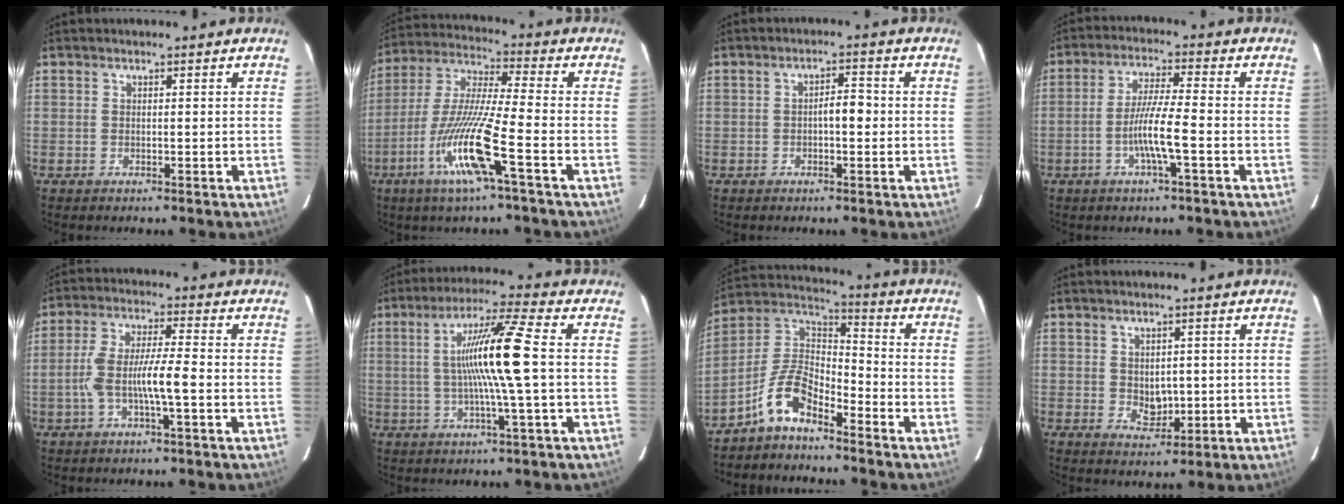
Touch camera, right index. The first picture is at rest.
{"total": 14.2, "force": [-5.9, -0.4, 13.0], "torque": [-0.269, -0.014, -0.117]}
{"total": 3.0, "force": [-0.4, 1.1, 2.8], "torque": [-0.040, 0.009, -0.007]}
{"total": 7.3, "force": [-2.2, -0.1, 7.0], "torque": [-0.133, 0.001, -0.045]}
{"total": 7.9, "force": [-1.9, 0.6, 7.6], "torque": [-0.155, 0.013, -0.039]}
{"total": 11.7, "force": [0.2, -1.3, 11.6], "torque": [-0.214, 0.004, 0.001]}
{"total": 8.6, "force": [-6.1, 3.1, 5.1], "torque": [-0.115, 0.031, -0.122]}
{"total": 3.5, "force": [0.1, 2.4, 2.6], "torque": [-0.038, -0.006, 0.012]}